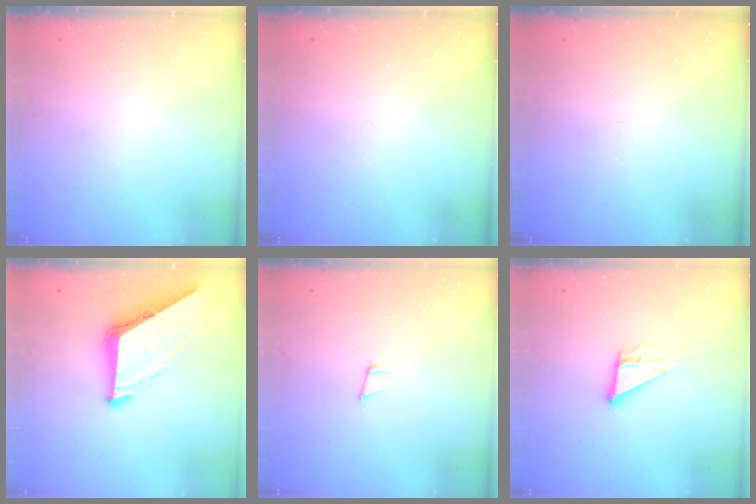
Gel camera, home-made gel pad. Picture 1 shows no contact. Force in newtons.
{"total": 0.0}
{"total": 0.0}
{"total": 10.1, "press": 10.0, "slide": 1.1}
{"total": 5.8, "press": 4.7, "slide": 3.4}
{"total": 5.5, "press": 5.5, "slide": 0.3}